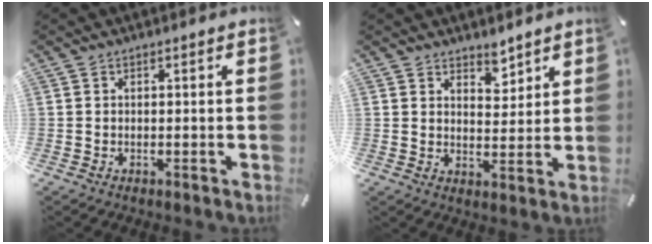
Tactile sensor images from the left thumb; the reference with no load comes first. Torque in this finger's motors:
{"motor_torque": [0.36, -0.41, -0.04, 0.09, -0.08]}